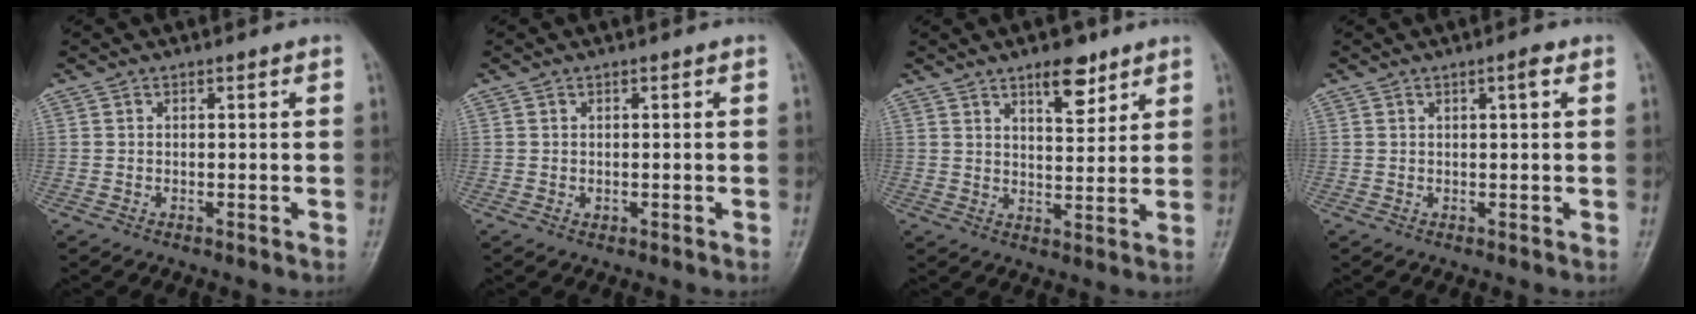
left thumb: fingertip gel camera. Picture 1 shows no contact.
{"total": 0.7, "force": [0.0, 0.5, 0.4], "torque": [-0.002, 0.000, 0.001]}
{"total": 6.9, "force": [4.5, 2.8, 4.4], "torque": [-0.045, -0.029, 0.068]}
{"total": 1.9, "force": [0.8, 0.3, 1.7], "torque": [-0.028, 0.001, 0.012]}